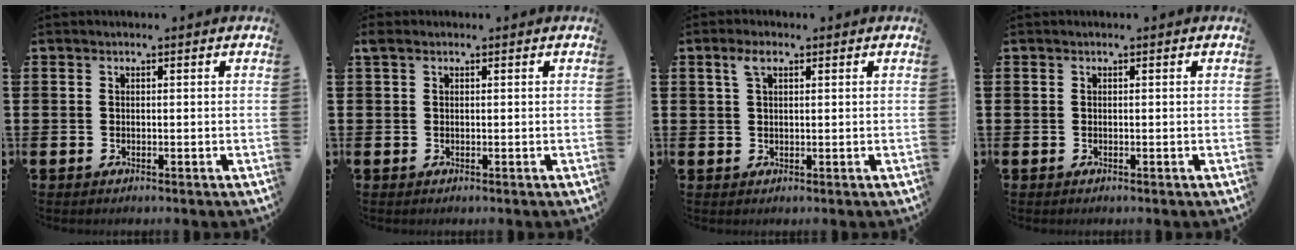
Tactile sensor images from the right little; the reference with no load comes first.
{"total": 0.6, "force": [0.3, 0.3, 0.4], "torque": [0.000, 0.001, 0.002]}
{"total": 2.4, "force": [1.2, 1.0, 1.9], "torque": [-0.031, 0.003, 0.017]}
{"total": 0.0}